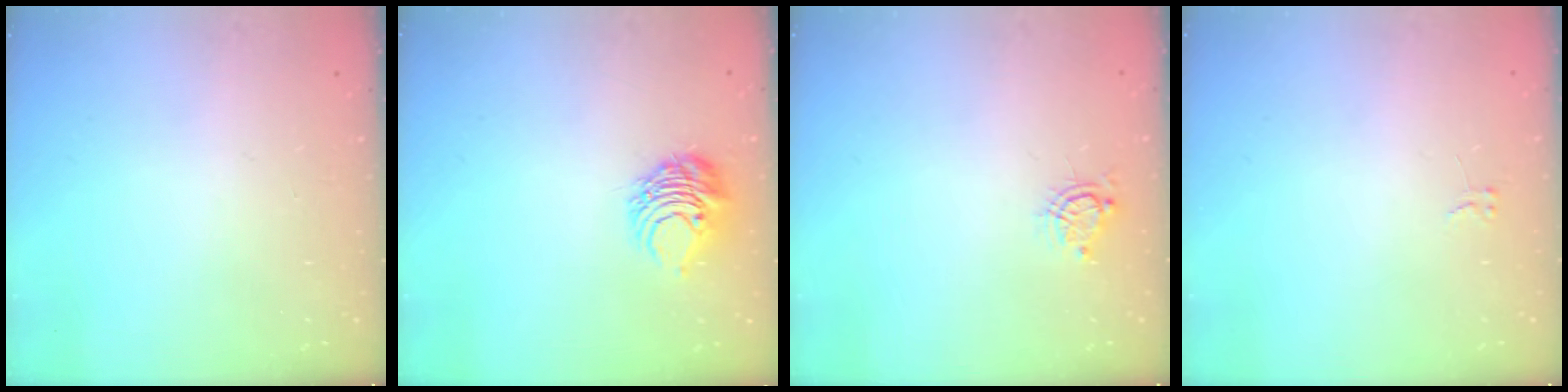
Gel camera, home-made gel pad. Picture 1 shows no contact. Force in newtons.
{"total": 8.2, "press": 8.2, "slide": 0.8}
{"total": 6.1, "press": 6.0, "slide": 0.9}
{"total": 2.6, "press": 2.6, "slide": 0.3}